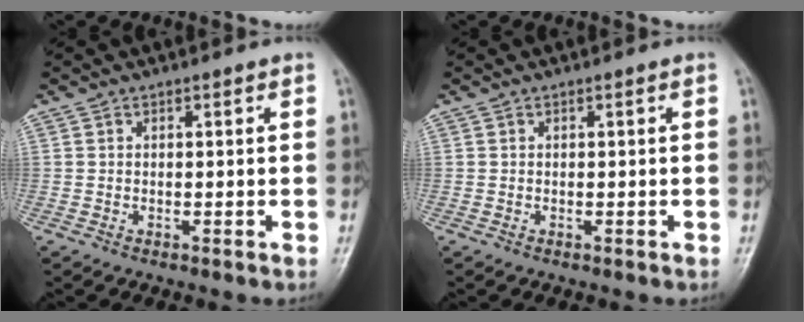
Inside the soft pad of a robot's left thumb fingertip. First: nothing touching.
{"total": 0.0}